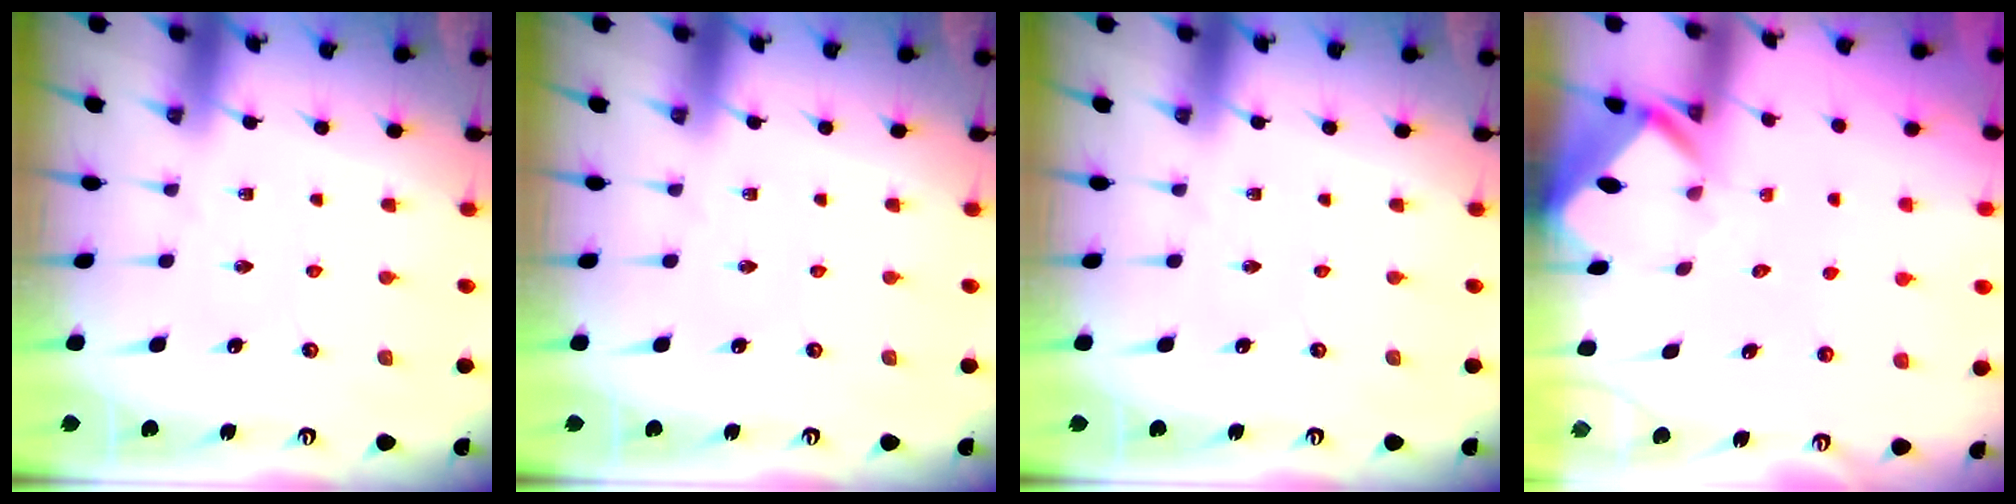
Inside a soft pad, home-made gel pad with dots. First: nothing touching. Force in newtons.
{"total": 0.0}
{"total": 0.0}
{"total": 2.7, "press": 2.7, "slide": 0.2}